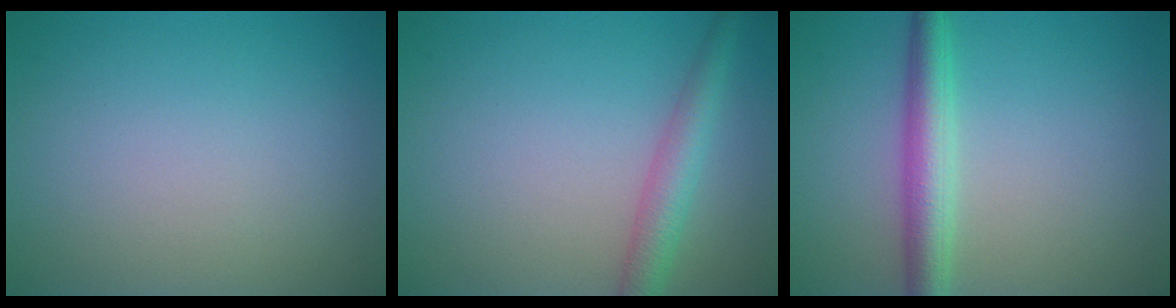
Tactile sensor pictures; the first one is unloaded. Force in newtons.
{"total": 3.2, "press": 3.1, "slide": 0.2}
{"total": 3.9, "press": 3.9, "slide": 0.1}